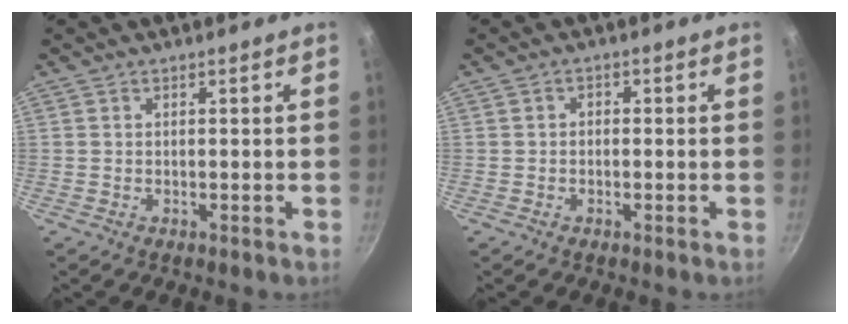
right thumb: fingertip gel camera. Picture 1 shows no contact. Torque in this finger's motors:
{"motor_torque": [0.33, -0.26, -0.11, -0.15, 0.02]}